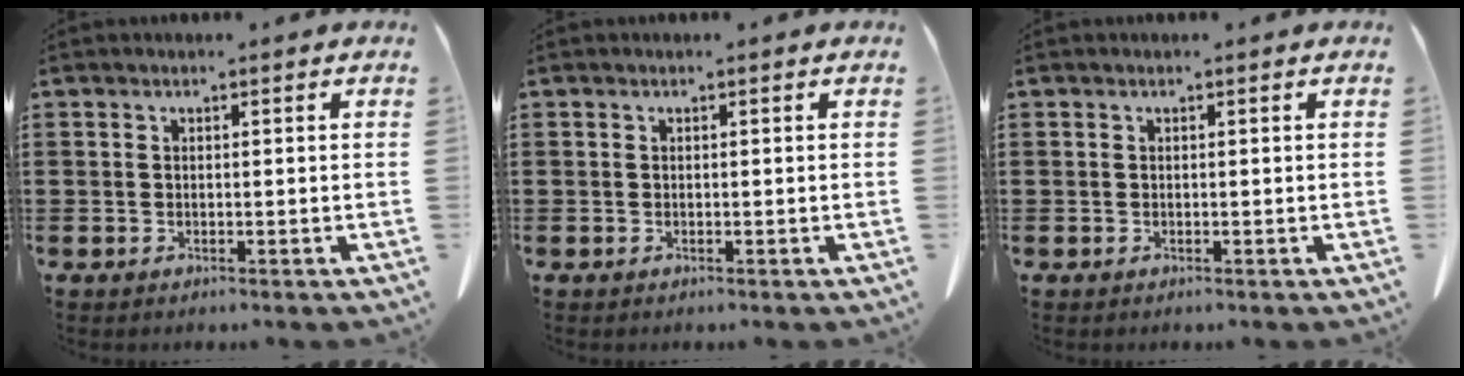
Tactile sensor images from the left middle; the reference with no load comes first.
{"total": 0.0}
{"total": 0.0}